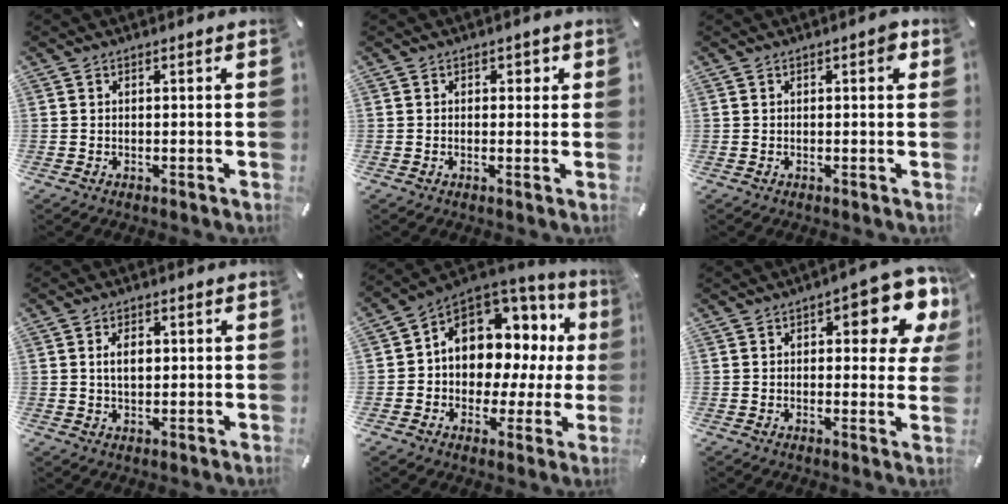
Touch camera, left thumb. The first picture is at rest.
{"total": 1.2, "force": [0.2, 1.0, 0.6], "torque": [0.005, 0.001, -0.003]}
{"total": 2.0, "force": [0.5, 0.7, 1.8], "torque": [-0.020, 0.003, 0.002]}
{"total": 4.1, "force": [0.7, 2.6, 3.1], "torque": [-0.056, 0.006, 0.008]}
{"total": 10.8, "force": [3.3, 8.9, 5.1], "torque": [-0.083, -0.040, 0.065]}
{"total": 12.4, "force": [5.5, 5.2, 9.9], "torque": [-0.118, -0.034, 0.089]}